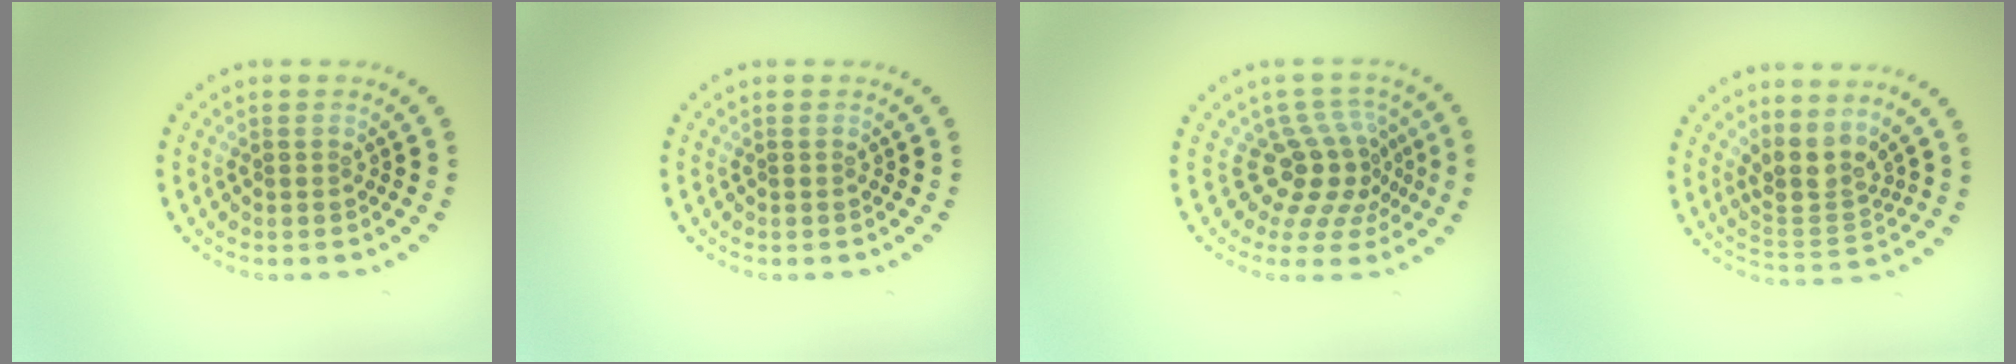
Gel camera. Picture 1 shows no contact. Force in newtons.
{"total": 0.0}
{"total": 4.3, "press": 3.0, "slide": 3.1}
{"total": 3.3, "press": 2.6, "slide": 2.1}